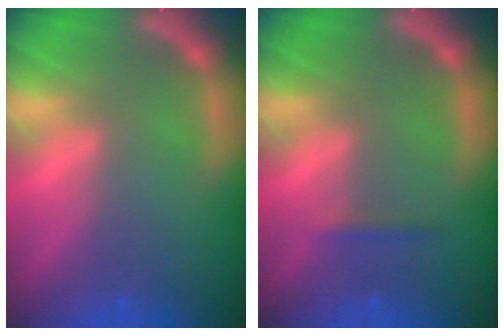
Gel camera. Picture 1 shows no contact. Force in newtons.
{"total": 0.9}